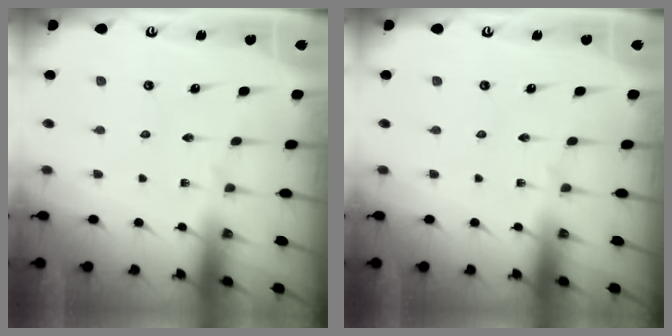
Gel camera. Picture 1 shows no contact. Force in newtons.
{"total": 0.0}